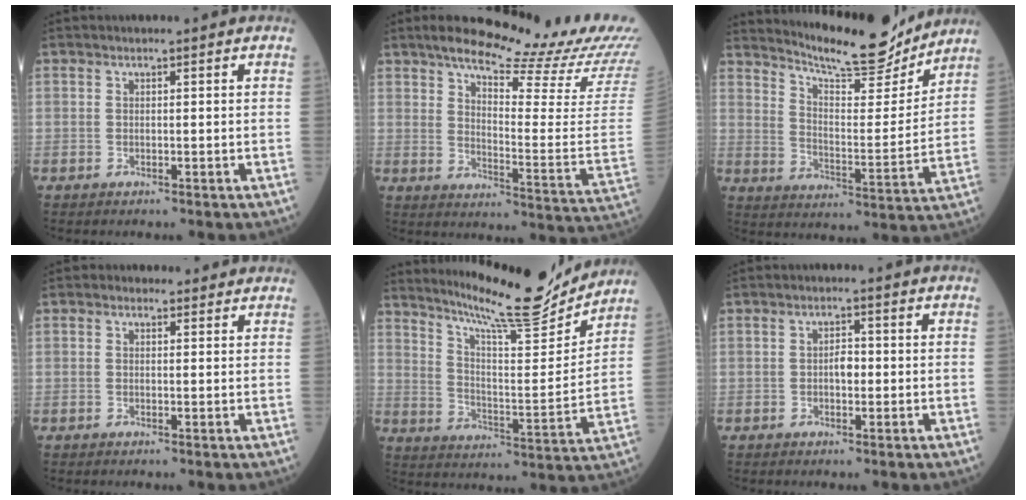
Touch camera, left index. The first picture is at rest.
{"total": 21.5, "force": [19.2, 1.7, 9.5], "torque": [-0.141, -0.070, 0.239]}
{"total": 15.2, "force": [14.3, 1.8, 4.8], "torque": [-0.085, -0.014, 0.214]}
{"total": 1.8, "force": [1.5, 1.1, 0.2], "torque": [-0.003, 0.009, 0.014]}
{"total": 17.0, "force": [15.8, 0.2, 6.2], "torque": [-0.111, -0.030, 0.242]}
{"total": 2.1, "force": [-0.2, 1.0, 1.8], "torque": [-0.027, 0.004, -0.004]}